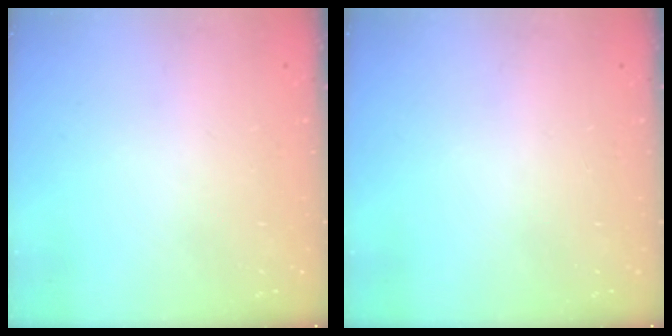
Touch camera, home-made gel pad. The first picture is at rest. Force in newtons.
{"total": 0.0}